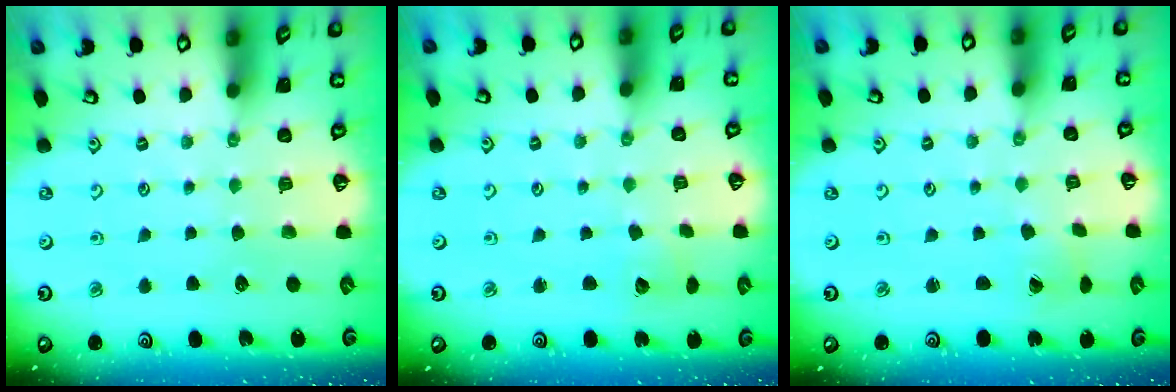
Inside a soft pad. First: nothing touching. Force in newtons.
{"total": 5.7, "press": 5.7, "slide": 0.3}
{"total": 0.7, "press": 0.7, "slide": 0.1}